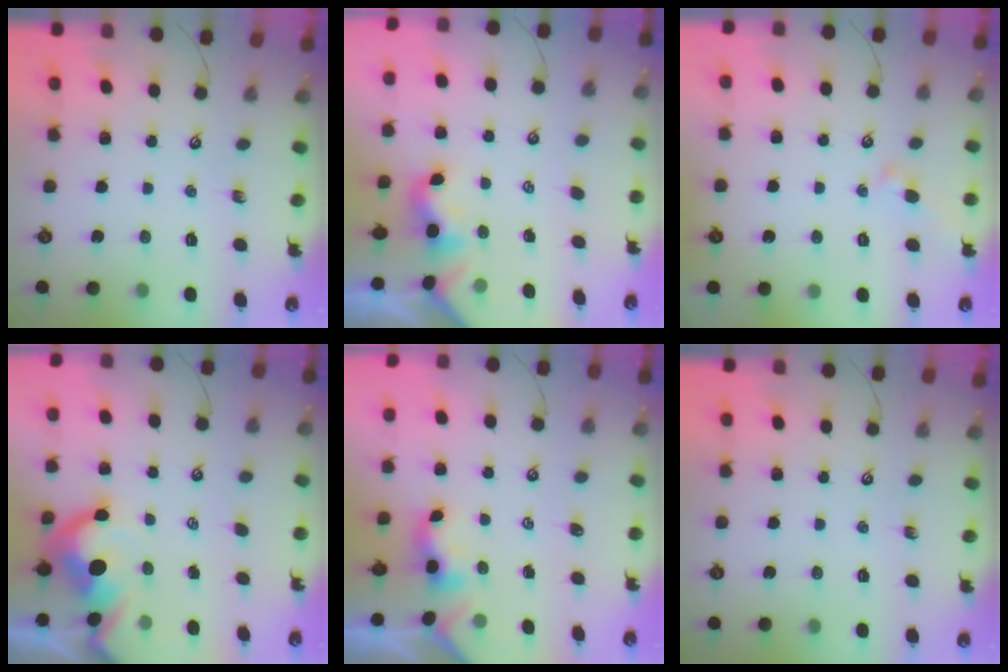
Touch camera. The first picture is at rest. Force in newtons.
{"total": 1.9, "press": 1.8, "slide": 0.6}
{"total": 1.3, "press": 1.2, "slide": 0.4}
{"total": 8.1, "press": 8.0, "slide": 1.2}
{"total": 0.5, "press": 0.4, "slide": 0.4}
{"total": 0.0}